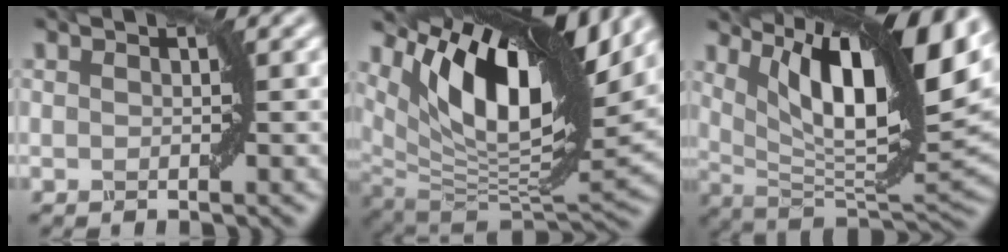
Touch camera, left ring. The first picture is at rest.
{"total": 13.6, "force": [5.7, 5.7, 11.0], "torque": [-0.196, 0.012, 0.108]}
{"total": 13.9, "force": [5.7, 4.3, 12.0], "torque": [-0.185, 0.006, 0.104]}